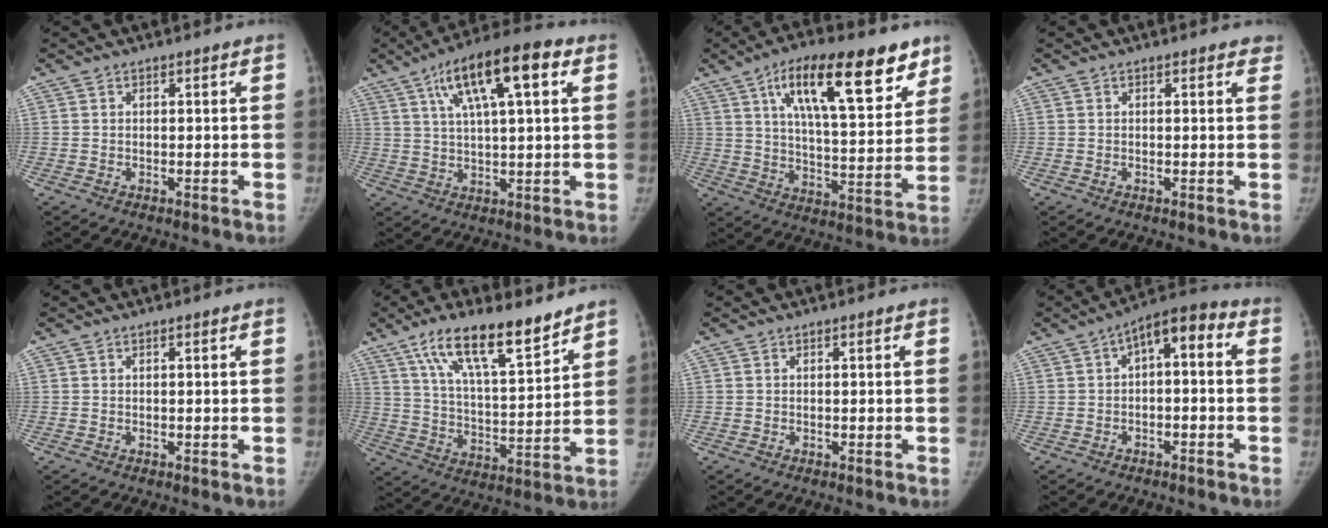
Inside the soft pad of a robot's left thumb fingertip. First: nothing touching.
{"total": 15.6, "force": [6.5, 4.8, 13.3], "torque": [-0.203, 0.006, 0.102]}
{"total": 22.2, "force": [12.1, 8.0, 16.7], "torque": [-0.221, -0.033, 0.194]}
{"total": 1.5, "force": [1.2, 0.7, 0.5], "torque": [0.012, -0.002, 0.005]}
{"total": 0.0}
{"total": 16.3, "force": [11.2, 4.7, 10.8], "torque": [-0.158, -0.055, 0.201]}
{"total": 0.0}
{"total": 7.5, "force": [0.1, 3.7, 6.5], "torque": [-0.078, 0.045, -0.010]}